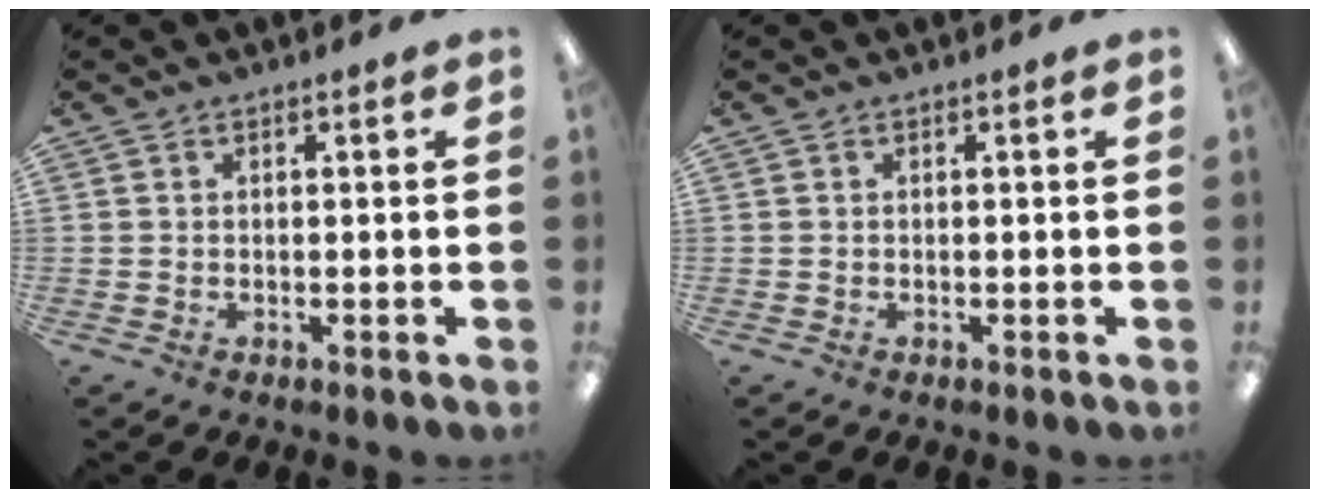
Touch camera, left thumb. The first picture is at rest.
{"total": 0.0}